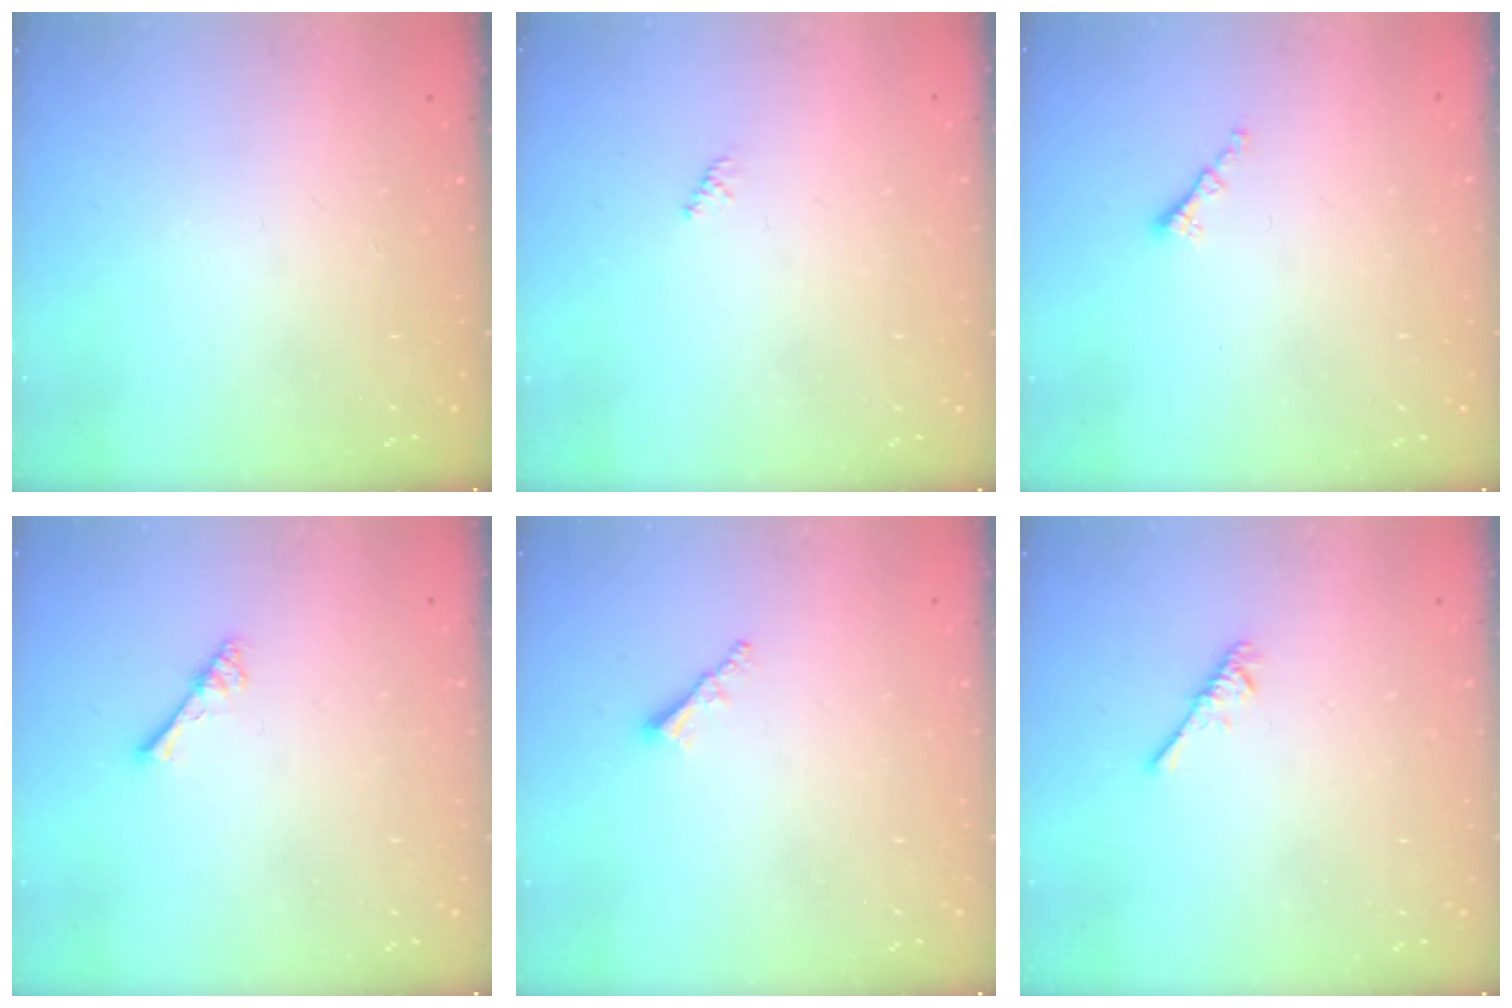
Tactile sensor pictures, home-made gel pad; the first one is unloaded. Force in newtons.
{"total": 0.8, "press": 0.8, "slide": 0.3}
{"total": 1.3, "press": 1.2, "slide": 0.5}
{"total": 2.8, "press": 2.8, "slide": 0.4}
{"total": 1.9, "press": 1.9, "slide": 0.5}
{"total": 3.1, "press": 3.1, "slide": 0.6}